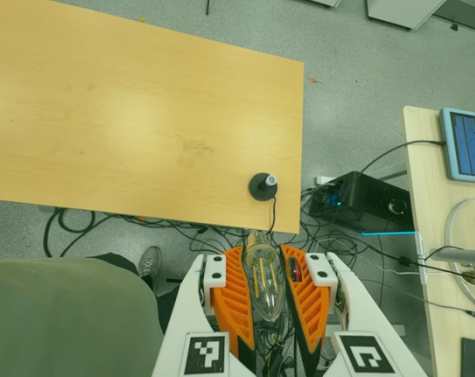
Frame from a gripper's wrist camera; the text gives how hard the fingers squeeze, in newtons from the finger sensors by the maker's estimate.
{"total": 21.6, "left": 23.1, "right": 20.2}